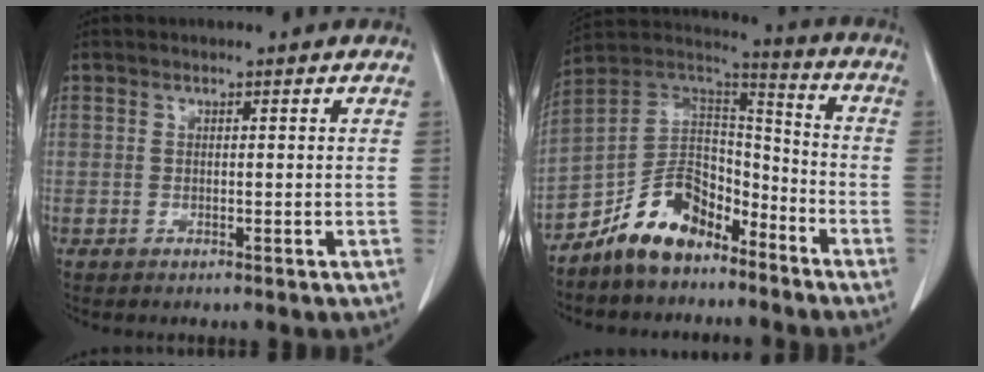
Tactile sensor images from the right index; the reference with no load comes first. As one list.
[{"total": 12.1, "force": [-8.5, 6.4, 5.7], "torque": [-0.106, 0.043, -0.159]}]